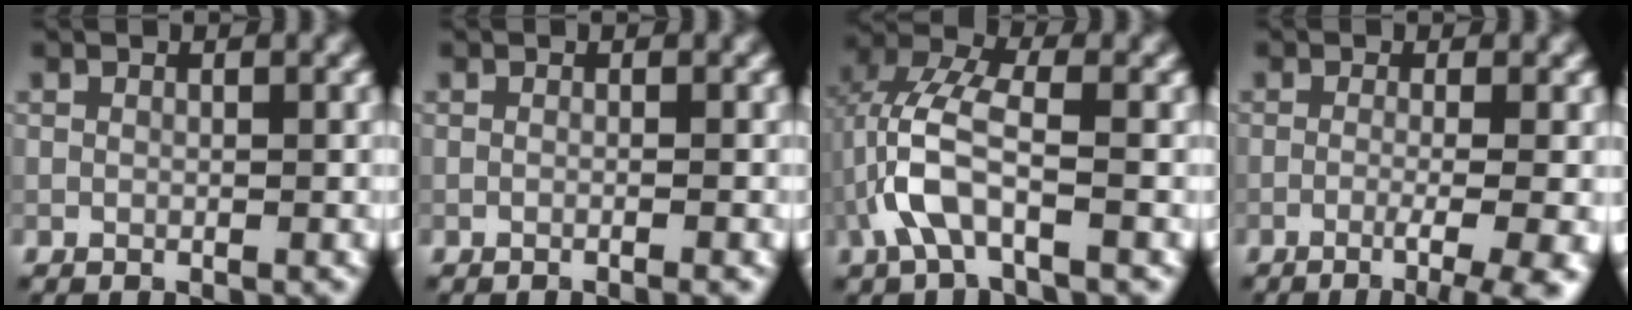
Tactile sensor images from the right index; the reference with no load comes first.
{"total": 1.1, "force": [-0.3, 0.3, 1.0], "torque": [-0.010, -0.005, -0.015]}
{"total": 5.6, "force": [-1.6, 2.3, 4.9], "torque": [-0.108, 0.016, -0.037]}
{"total": 5.0, "force": [-2.0, 1.0, 4.4], "torque": [-0.057, -0.001, -0.034]}